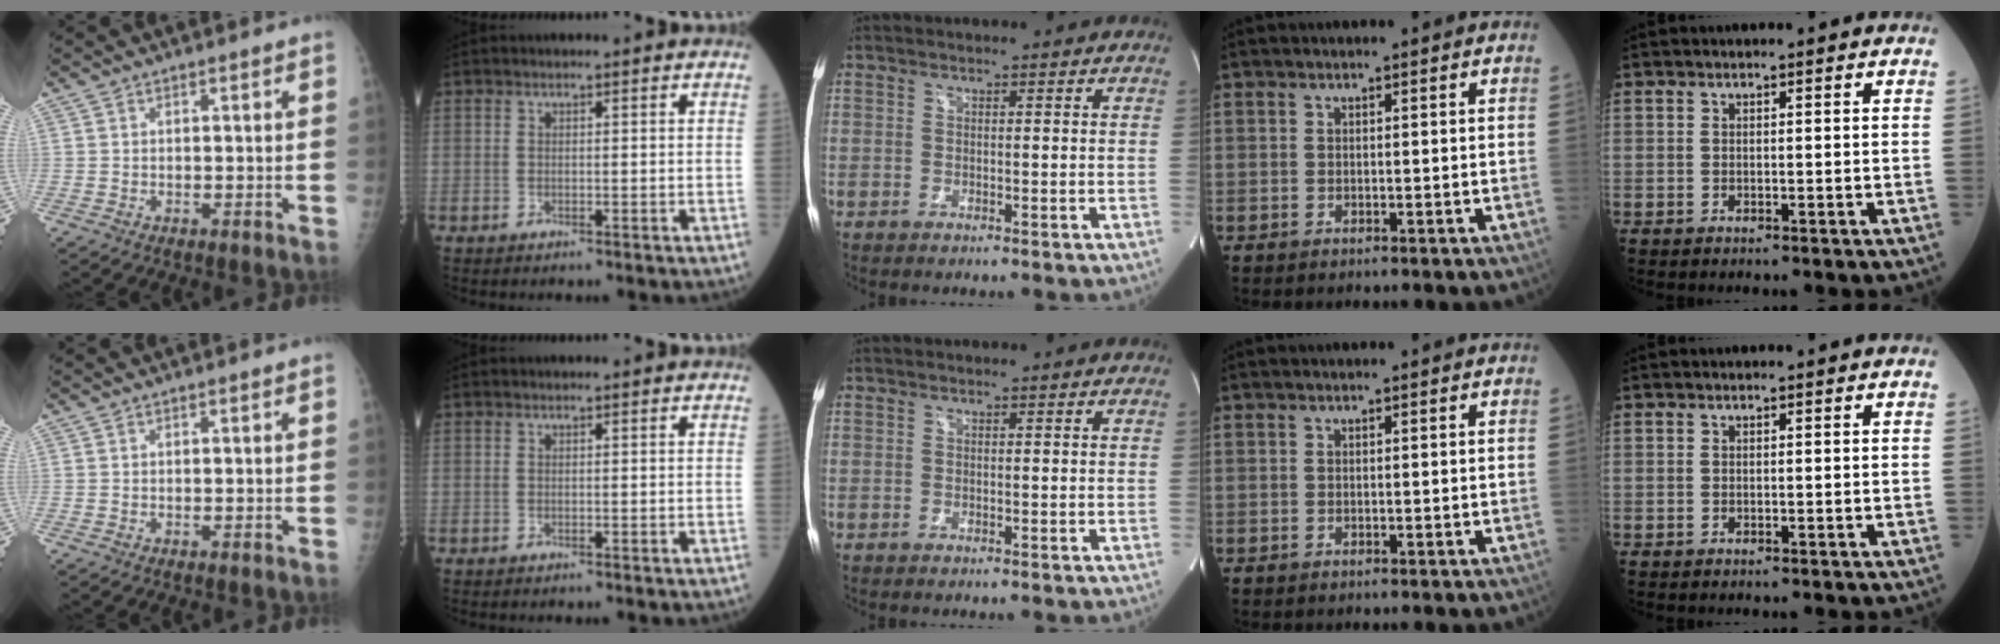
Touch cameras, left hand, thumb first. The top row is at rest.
{}